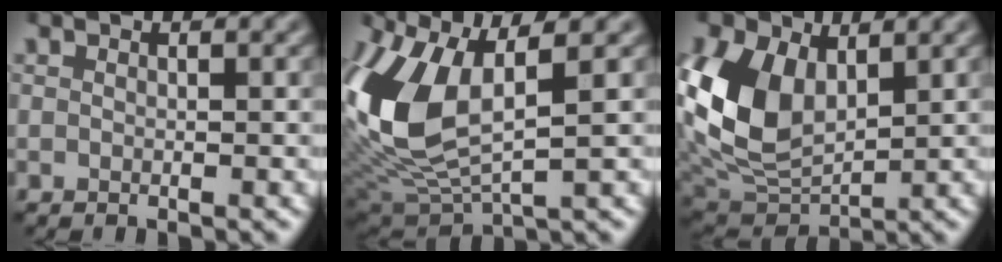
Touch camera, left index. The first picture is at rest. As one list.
[{"total": 9.2, "force": [0.9, 4.5, 8.0], "torque": [-0.195, -0.004, 0.025]}, {"total": 7.6, "force": [1.3, 5.2, 5.4], "torque": [-0.129, -0.010, 0.032]}]